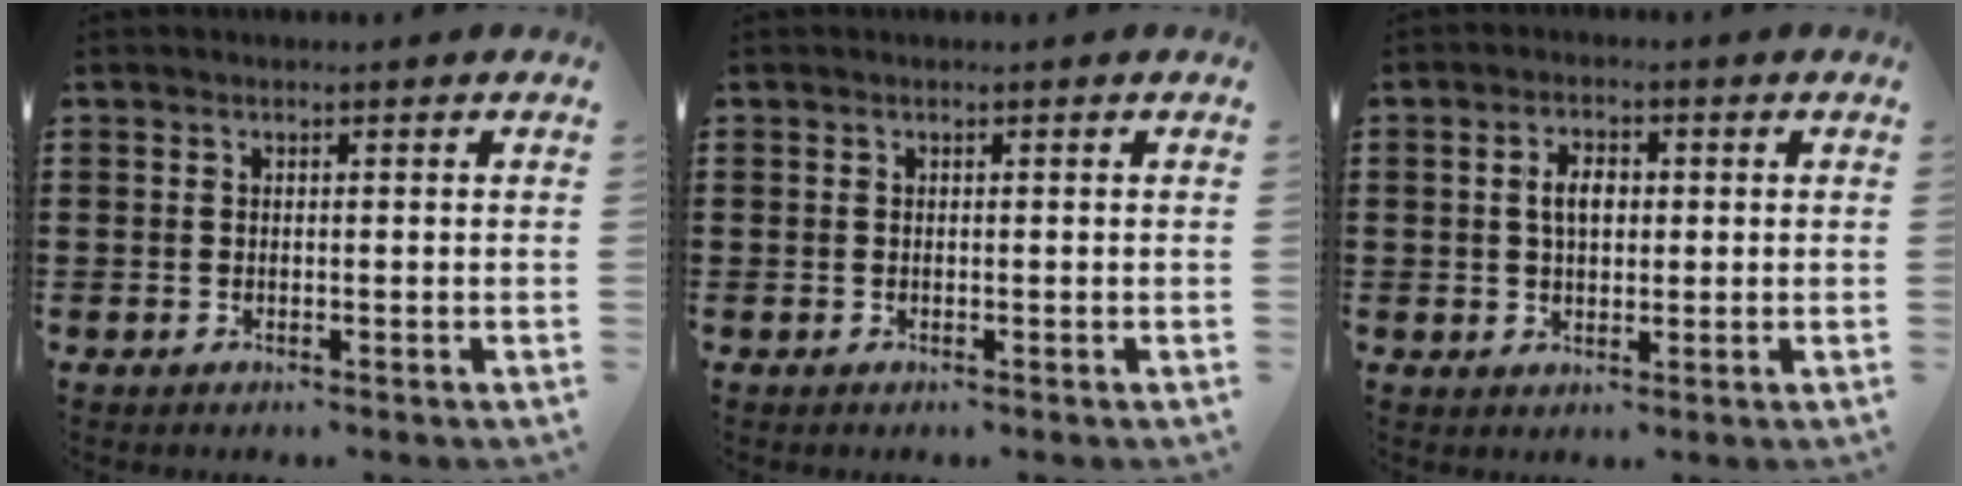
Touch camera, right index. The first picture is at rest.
{"total": 0.0}
{"total": 3.8, "force": [0.5, 2.1, 3.1], "torque": [-0.058, 0.006, 0.004]}